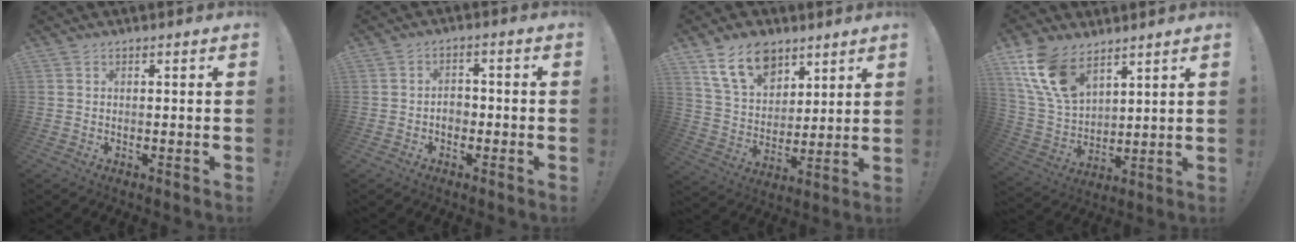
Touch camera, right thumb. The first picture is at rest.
{"total": 3.6, "force": [-1.3, 2.7, 2.1], "torque": [-0.029, 0.003, -0.025]}
{"total": 14.7, "force": [9.1, 9.4, 6.7], "torque": [-0.110, -0.049, 0.174]}
{"total": 15.0, "force": [9.2, 8.3, 8.5], "torque": [-0.189, -0.042, 0.179]}